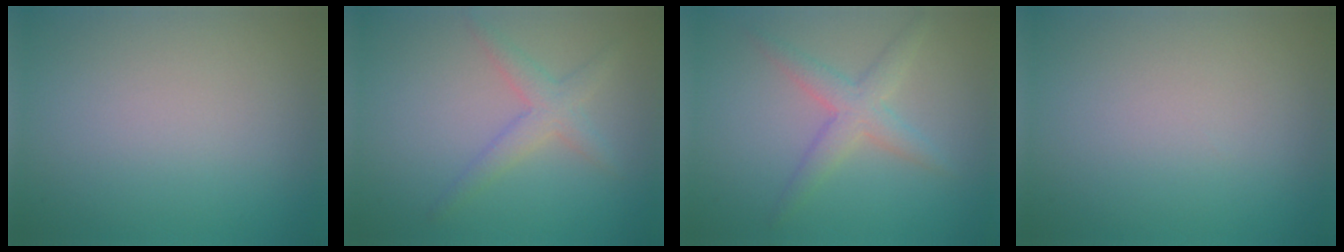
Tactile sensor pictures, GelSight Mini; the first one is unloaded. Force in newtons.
{"total": 1.9, "press": 1.9, "slide": 0.1}
{"total": 3.0, "press": 3.0, "slide": 0.2}
{"total": 0.0}